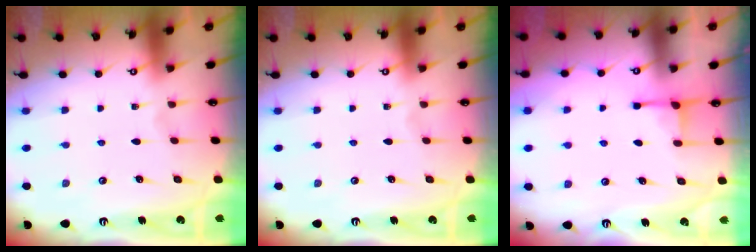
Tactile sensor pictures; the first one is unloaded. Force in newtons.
{"total": 0.0}
{"total": 2.5, "press": 2.5, "slide": 0.5}